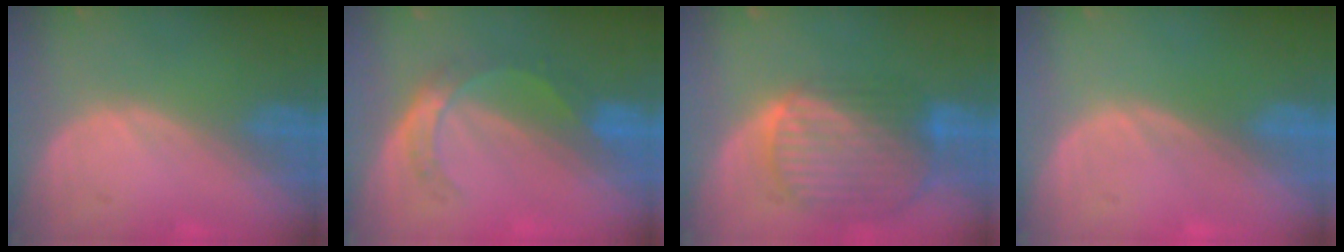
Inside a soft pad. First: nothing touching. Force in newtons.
{"total": 5.4, "press": 4.7, "slide": 2.5}
{"total": 10.4, "press": 8.7, "slide": 5.6}
{"total": 0.0}